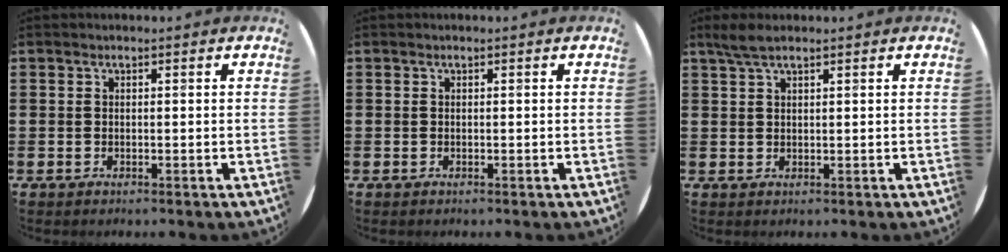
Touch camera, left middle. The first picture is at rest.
{"total": 0.0}
{"total": 2.5, "force": [1.9, 0.5, 1.5], "torque": [-0.032, 0.005, 0.034]}